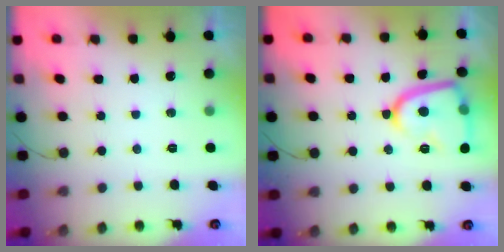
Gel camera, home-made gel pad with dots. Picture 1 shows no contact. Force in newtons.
{"total": 14.2, "press": 14.2, "slide": 0.7}